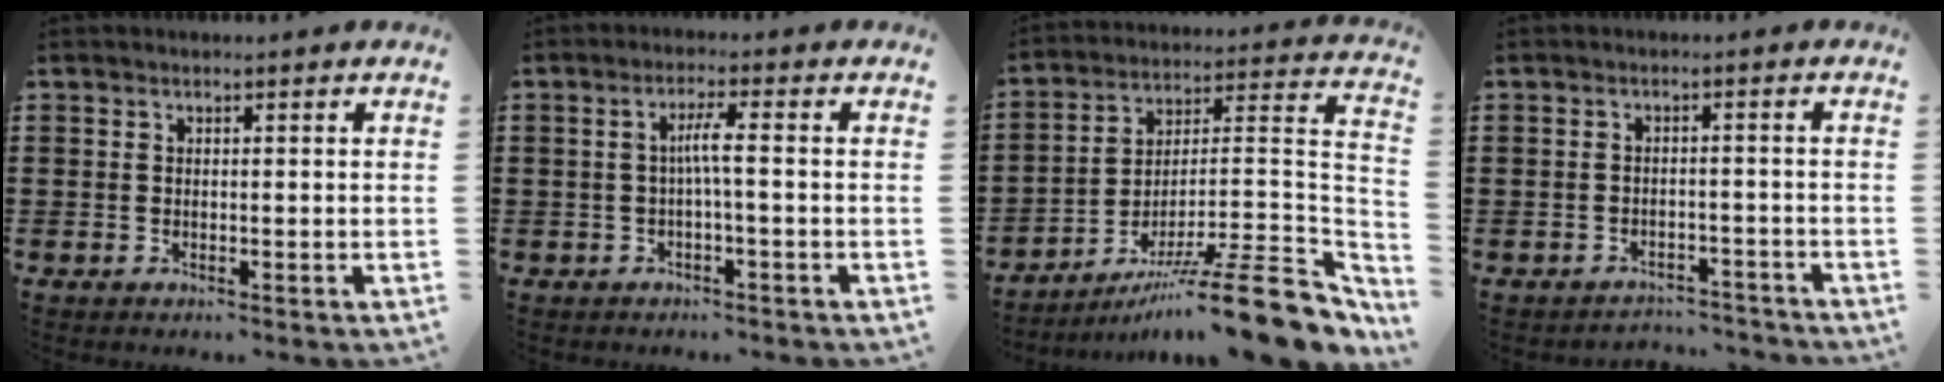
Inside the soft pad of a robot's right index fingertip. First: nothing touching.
{"total": 3.2, "force": [-0.5, -0.1, 3.1], "torque": [-0.059, -0.002, -0.013]}
{"total": 13.4, "force": [-9.1, 1.5, 9.7], "torque": [-0.127, 0.021, -0.161]}
{"total": 2.7, "force": [-2.7, 0.4, -0.1], "torque": [-0.006, -0.001, -0.057]}